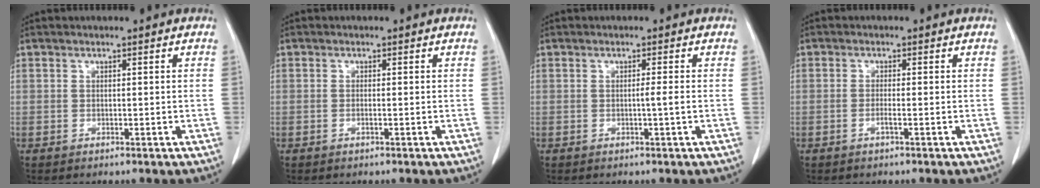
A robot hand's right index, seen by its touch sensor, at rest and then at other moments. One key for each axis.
{"total": 0.5, "fx": -0.2, "fy": 0.0, "fz": 0.5, "tx": -0.010, "ty": 0.000, "tz": -0.002}
{"total": 1.3, "fx": -0.3, "fy": -0.5, "fz": 1.2, "tx": -0.016, "ty": 0.000, "tz": -0.005}
{"total": 1.2, "fx": -0.5, "fy": -0.1, "fz": 1.1, "tx": -0.021, "ty": 0.000, "tz": -0.010}